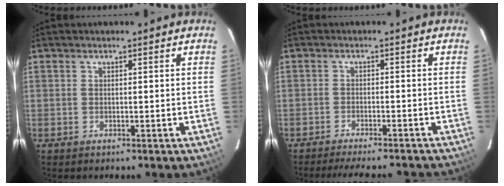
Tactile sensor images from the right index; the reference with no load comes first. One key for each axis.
{"total": 11.9, "fx": -10.7, "fy": 1.6, "fz": 4.8, "tx": -0.102, "ty": -0.010, "tz": -0.149}